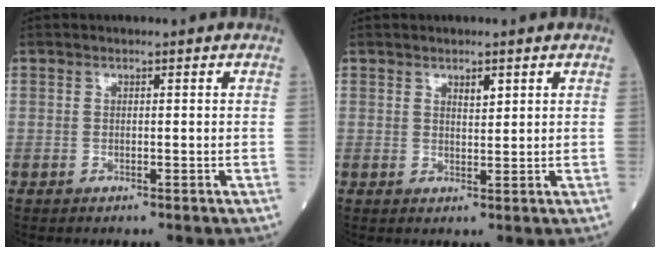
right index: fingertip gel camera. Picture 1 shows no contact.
{"total": 1.5, "force": [1.0, 0.4, 1.0], "torque": [-0.016, -0.001, 0.017]}